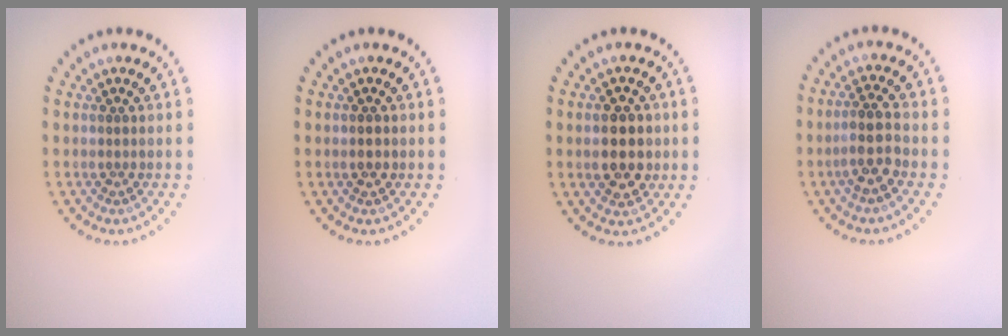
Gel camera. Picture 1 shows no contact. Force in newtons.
{"total": 1.4, "press": 1.4, "slide": 0.2}
{"total": 4.3, "press": 4.3, "slide": 0.3}
{"total": 2.9, "press": 2.6, "slide": 1.2}